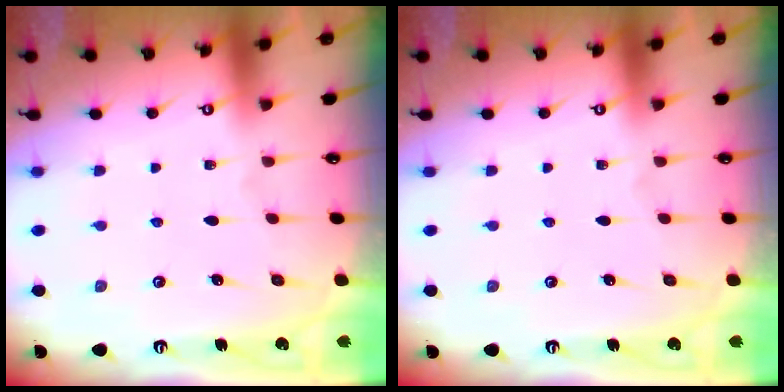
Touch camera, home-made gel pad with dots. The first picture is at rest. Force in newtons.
{"total": 0.0}